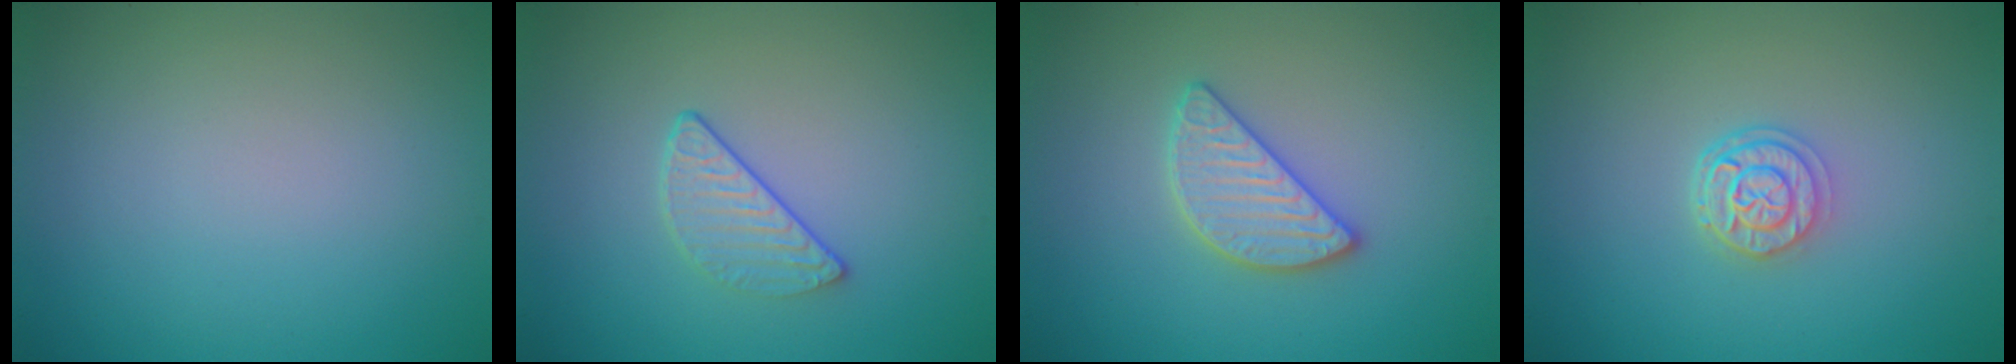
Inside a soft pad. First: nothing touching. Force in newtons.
{"total": 2.2, "press": 1.5, "slide": 1.6}
{"total": 2.9, "press": 2.9, "slide": 0.3}
{"total": 2.6, "press": 2.1, "slide": 1.5}